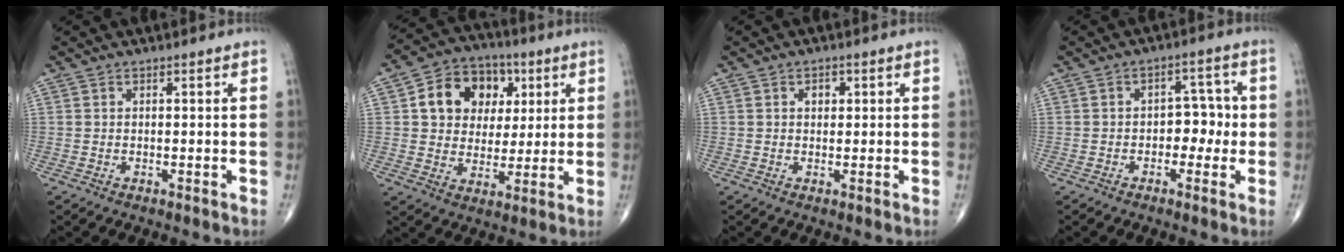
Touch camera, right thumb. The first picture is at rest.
{"total": 13.8, "force": [3.9, 11.1, 7.3], "torque": [-0.078, 0.001, 0.061]}
{"total": 1.9, "force": [0.6, 1.4, 1.1], "torque": [-0.007, 0.001, 0.005]}
{"total": 5.6, "force": [-0.8, 4.0, 3.9], "torque": [-0.022, 0.021, -0.019]}